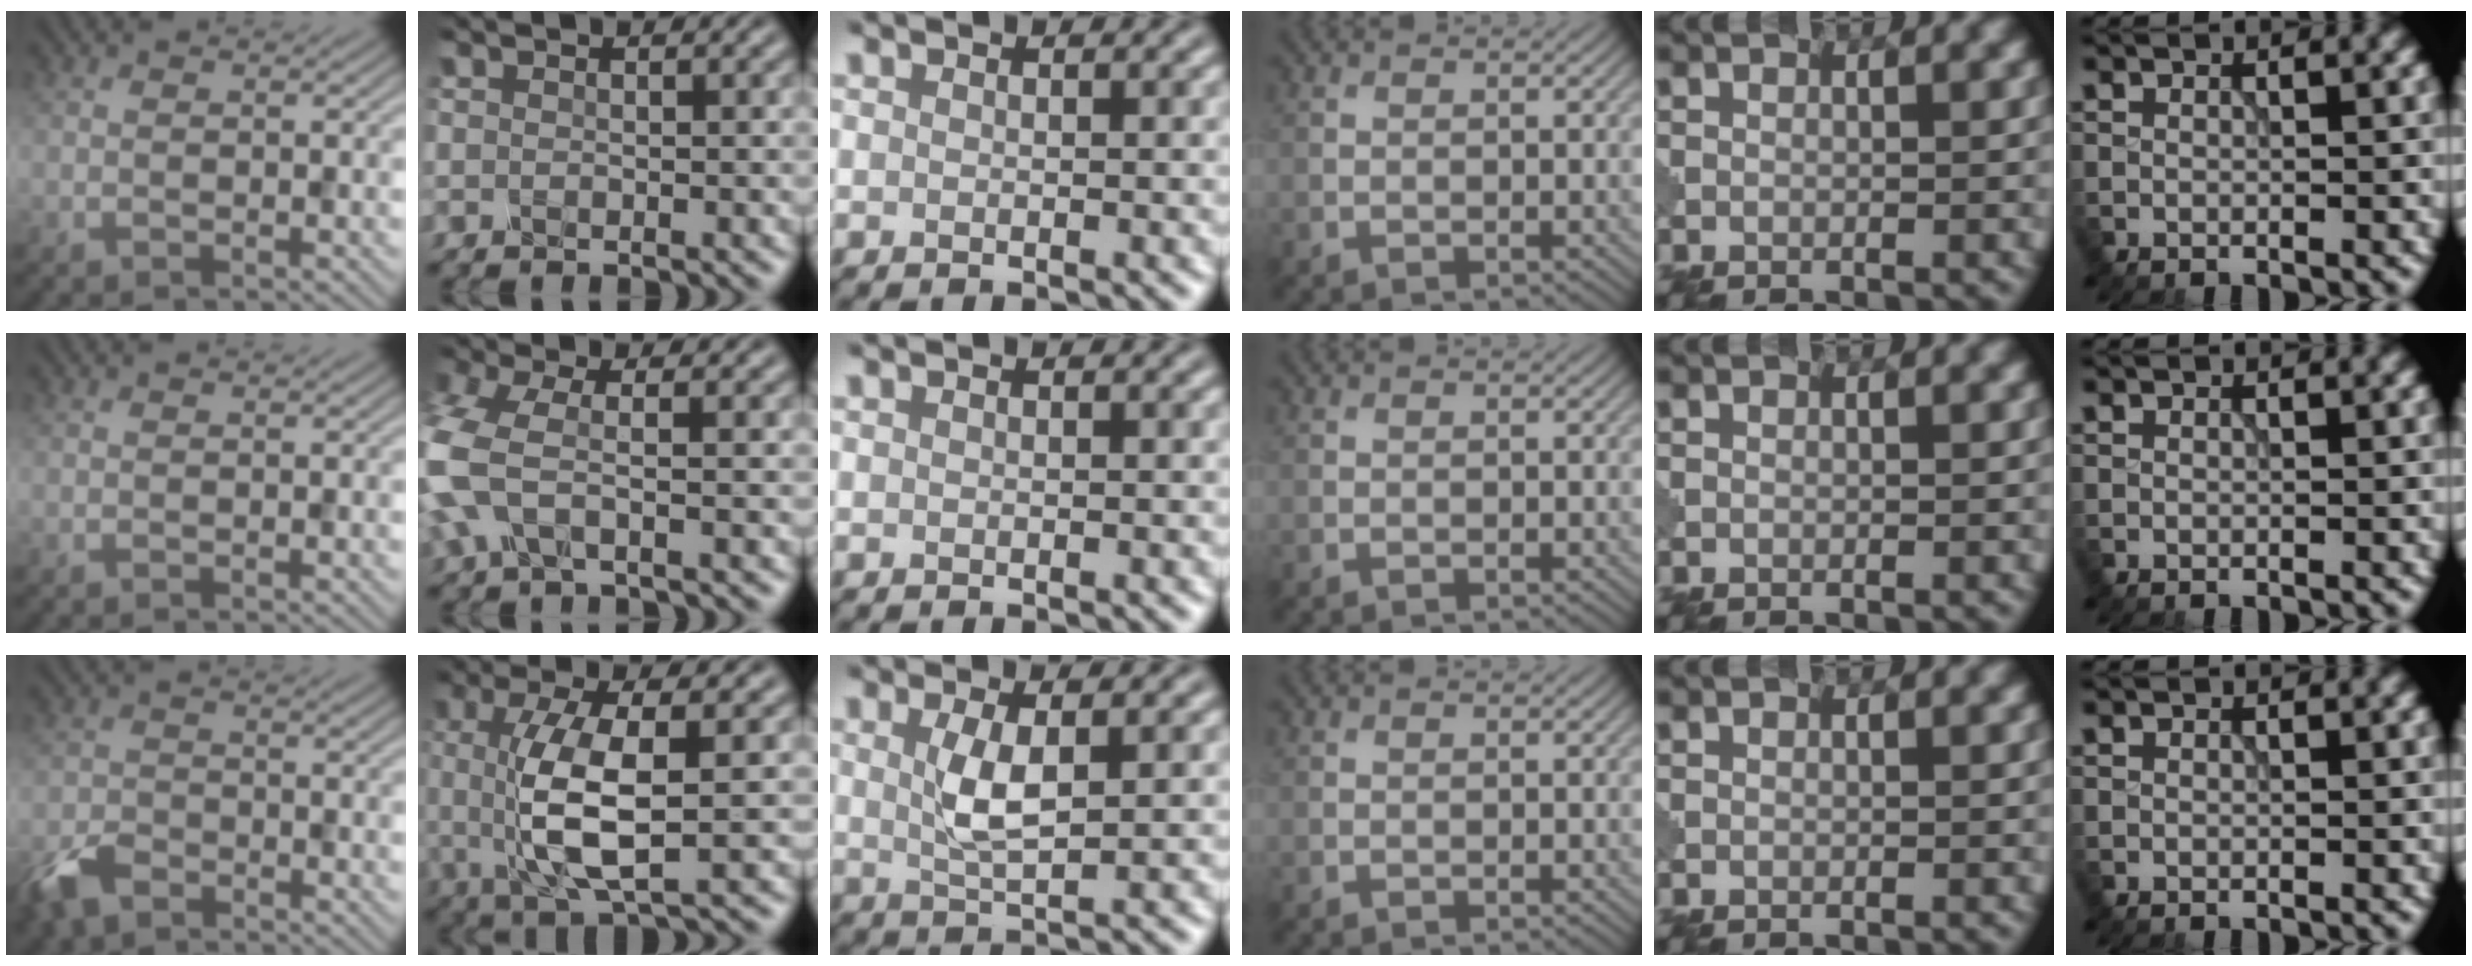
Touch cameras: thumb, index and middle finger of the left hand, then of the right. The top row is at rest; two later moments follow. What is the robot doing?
{"motion": "squeeze", "object": "clothespin"}